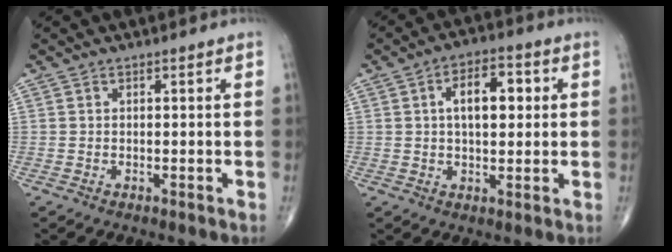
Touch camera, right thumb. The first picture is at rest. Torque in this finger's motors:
{"motor_torque": [0.21, 1.98, 1.06, 0.31, 0.09]}